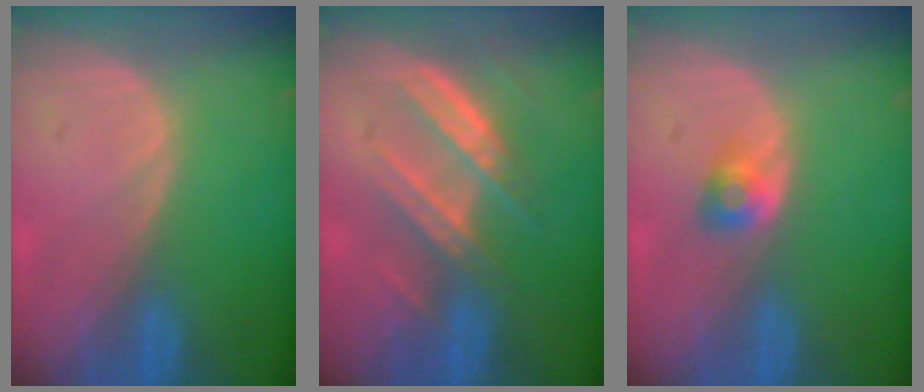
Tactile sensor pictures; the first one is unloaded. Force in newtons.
{"total": 6.8, "press": 6.7, "slide": 1.0}
{"total": 2.7, "press": 2.4, "slide": 1.2}